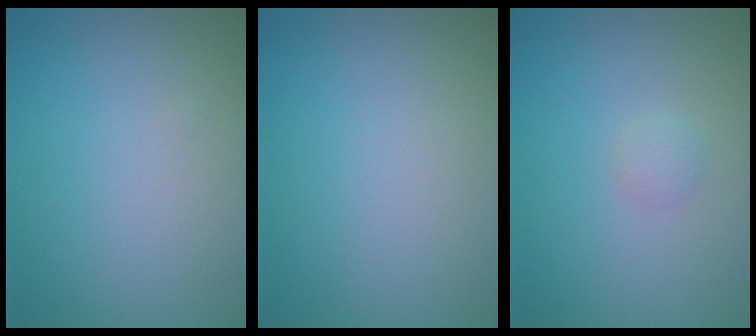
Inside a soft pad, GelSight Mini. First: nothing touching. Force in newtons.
{"total": 0.0}
{"total": 0.9, "press": 0.9, "slide": 0.0}